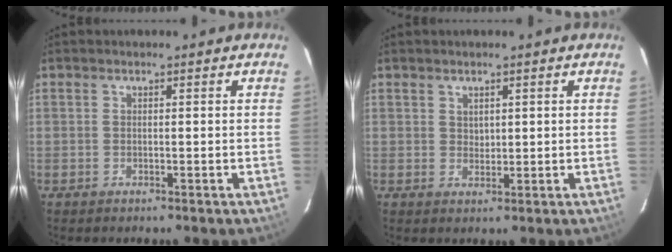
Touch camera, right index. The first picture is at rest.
{"total": 1.7, "force": [1.0, 1.2, 0.5], "torque": [-0.004, 0.003, 0.020]}